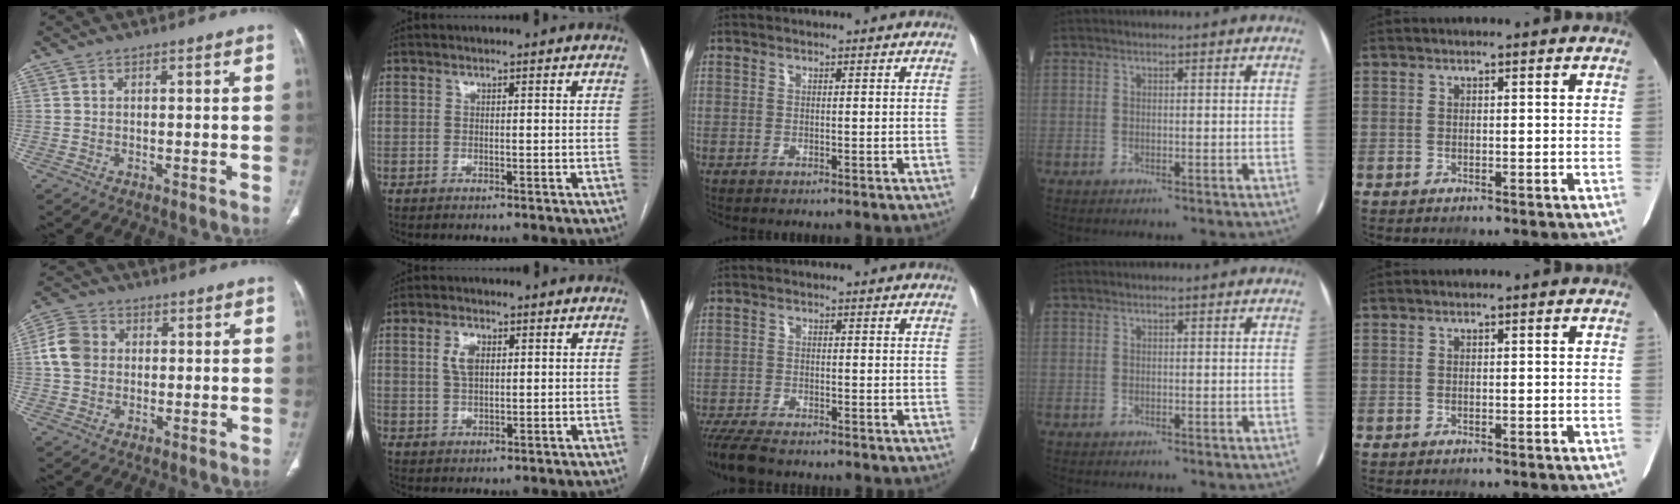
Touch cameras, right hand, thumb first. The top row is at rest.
{"thumb": {"total": 7.2, "force": [0.7, 6.0, 3.9], "torque": [-0.067, 0.013, 0.006]}, "index": {"total": 3.7, "force": [1.1, 1.9, 2.9], "torque": [-0.059, 0.007, 0.023]}, "middle": {"total": 7.1, "force": [-6.1, 1.3, 3.3], "torque": [-0.057, -0.018, -0.106]}}